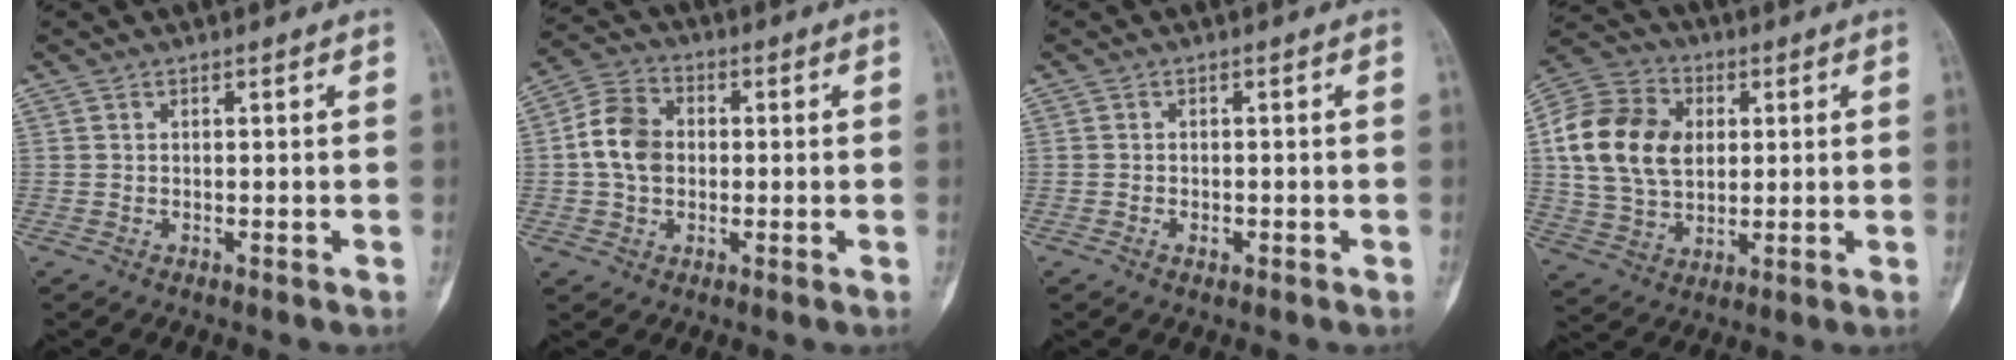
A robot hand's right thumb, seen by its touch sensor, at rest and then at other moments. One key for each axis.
{"total": 8.8, "fx": 0.1, "fy": 6.8, "fz": 5.5, "tx": -0.091, "ty": 0.020, "tz": -0.006}
{"total": 1.3, "fx": -0.6, "fy": 0.8, "fz": 0.8, "tx": -0.015, "ty": 0.007, "tz": -0.008}
{"total": 17.3, "fx": 2.9, "fy": 12.5, "fz": 11.6, "tx": -0.202, "ty": 0.008, "tz": 0.050}